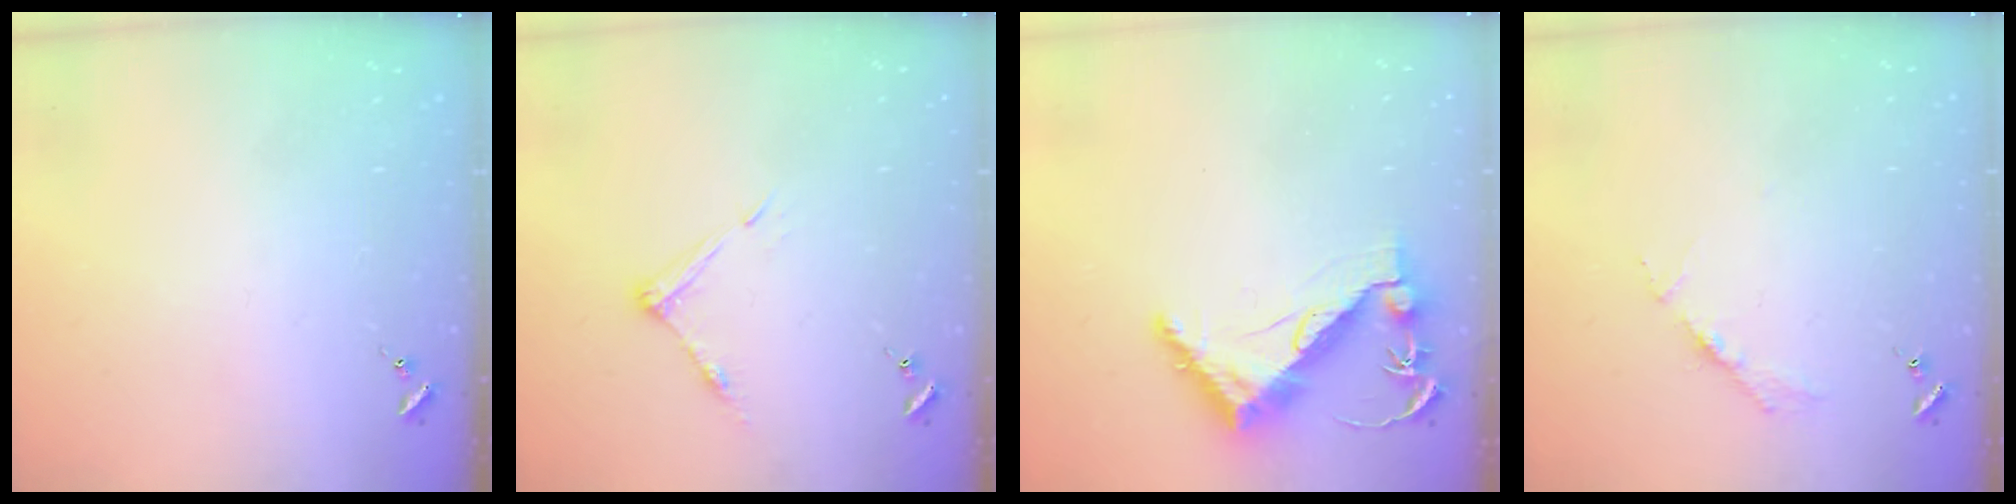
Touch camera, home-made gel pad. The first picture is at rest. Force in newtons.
{"total": 6.8, "press": 6.7, "slide": 0.4}
{"total": 9.7, "press": 9.6, "slide": 1.0}
{"total": 3.6, "press": 3.6, "slide": 0.4}